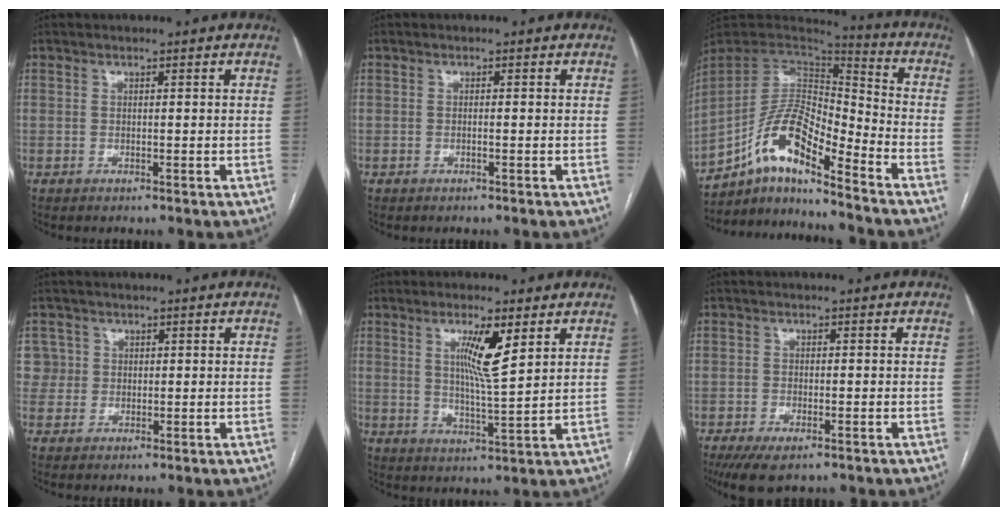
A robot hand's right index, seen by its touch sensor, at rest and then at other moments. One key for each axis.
{"total": 0.5, "fx": -0.2, "fy": 0.0, "fz": 0.5, "tx": -0.010, "ty": 0.001, "tz": -0.003}
{"total": 13.9, "fx": -8.9, "fy": 3.3, "fz": 10.2, "tx": -0.189, "ty": 0.028, "tz": -0.160}
{"total": 2.9, "fx": 0.8, "fy": 2.8, "fz": -0.2, "tx": 0.022, "ty": 0.012, "tz": 0.010}
{"total": 7.3, "fx": 3.0, "fy": 0.3, "fz": 6.7, "tx": -0.121, "ty": -0.010, "tz": 0.055}
{"total": 5.3, "fx": -3.5, "fy": 1.9, "fz": 3.4, "tx": -0.053, "ty": -0.008, "tz": -0.057}